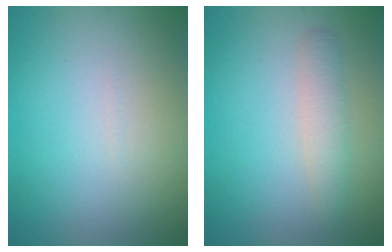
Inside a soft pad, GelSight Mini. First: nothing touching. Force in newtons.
{"total": 1.9, "press": 1.9, "slide": 0.1}